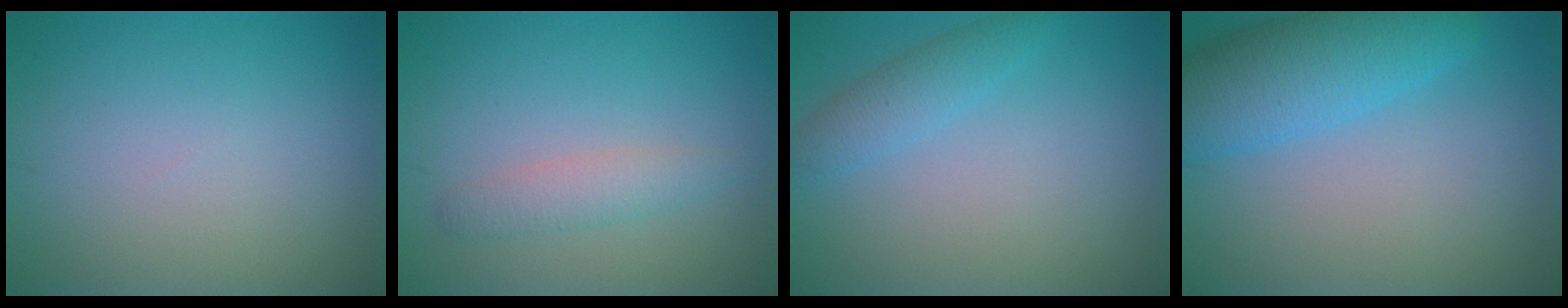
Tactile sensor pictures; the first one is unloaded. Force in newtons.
{"total": 2.0, "press": 2.0, "slide": 0.1}
{"total": 2.3, "press": 2.3, "slide": 0.1}
{"total": 7.1, "press": 7.1, "slide": 0.3}